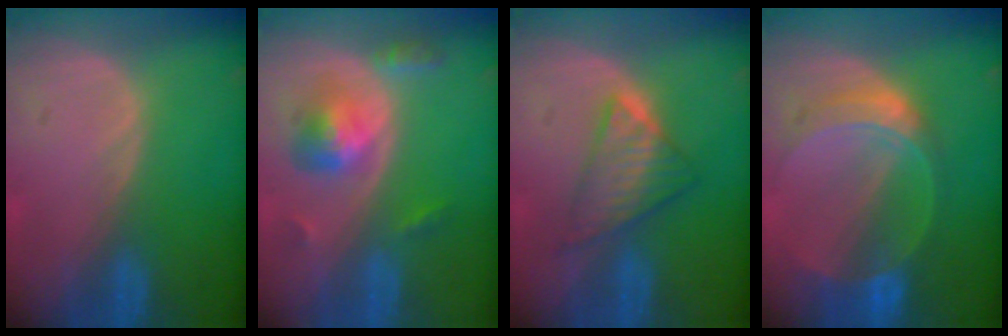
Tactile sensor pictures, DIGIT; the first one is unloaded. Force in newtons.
{"total": 5.8, "press": 5.2, "slide": 2.5}
{"total": 5.9, "press": 5.9, "slide": 0.7}
{"total": 7.3, "press": 6.5, "slide": 3.4}